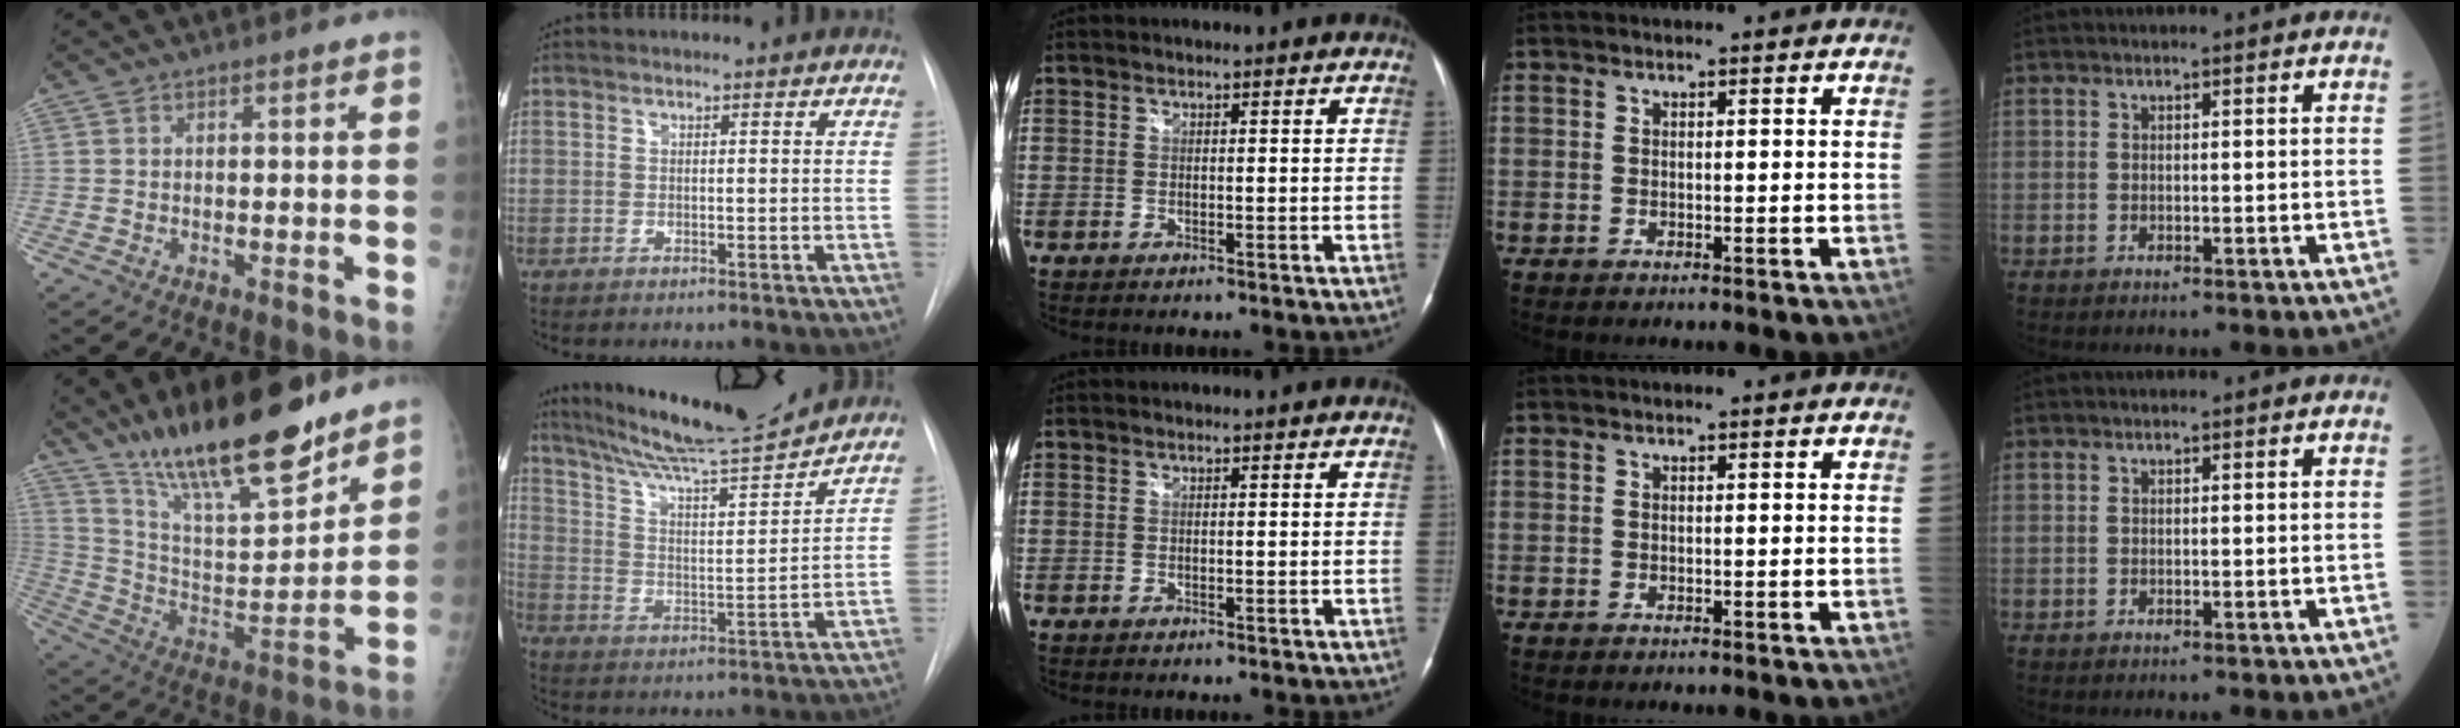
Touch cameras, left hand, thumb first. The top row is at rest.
{"thumb": {"total": 23.8, "force": [17.9, 6.2, 14.5], "torque": [-0.213, -0.082, 0.309]}, "index": {"total": 15.9, "force": [14.6, -0.4, 6.3], "torque": [-0.108, -0.023, 0.234]}}